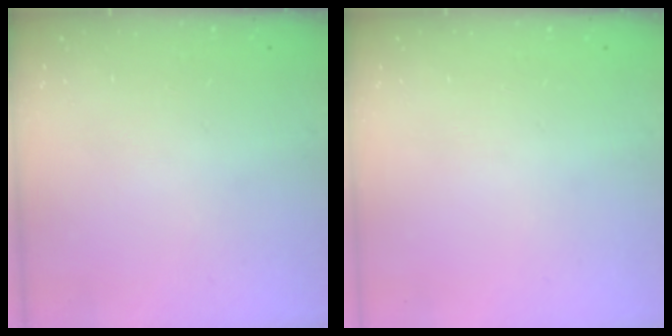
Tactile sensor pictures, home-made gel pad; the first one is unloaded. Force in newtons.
{"total": 0.0}